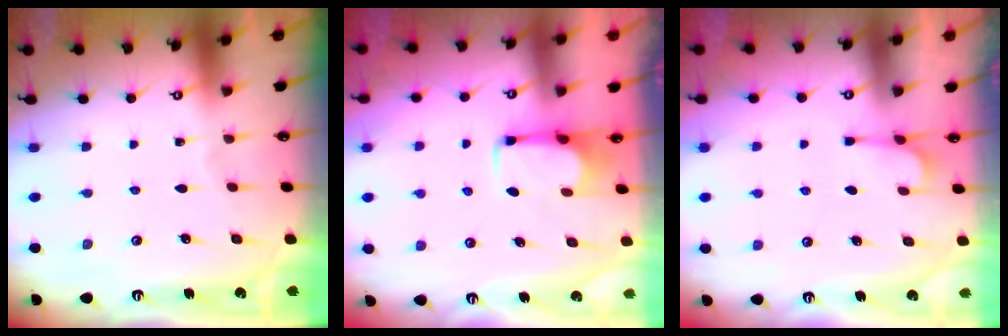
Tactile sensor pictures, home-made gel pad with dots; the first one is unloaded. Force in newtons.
{"total": 2.8, "press": 2.8, "slide": 0.5}
{"total": 4.4, "press": 4.2, "slide": 1.2}